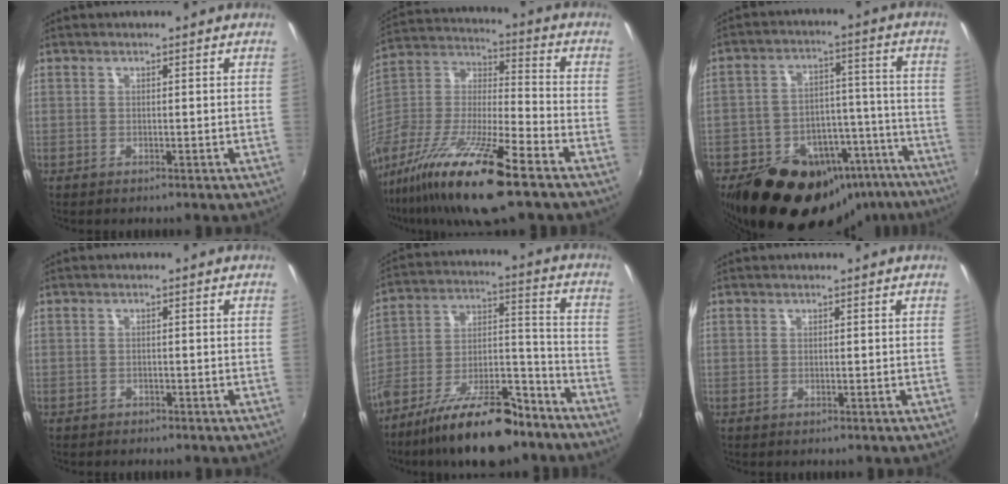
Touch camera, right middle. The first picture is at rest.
{"total": 23.0, "force": [-14.7, 4.1, 17.2], "torque": [-0.323, -0.030, -0.272]}
{"total": 26.2, "force": [-18.7, 14.7, 10.9], "torque": [-0.214, 0.042, -0.233]}
{"total": 1.2, "force": [-1.1, 0.6, 0.0], "torque": [-0.006, 0.000, -0.018]}
{"total": 19.1, "force": [-12.9, 7.1, 12.1], "torque": [-0.212, -0.002, -0.202]}
{"total": 0.0}